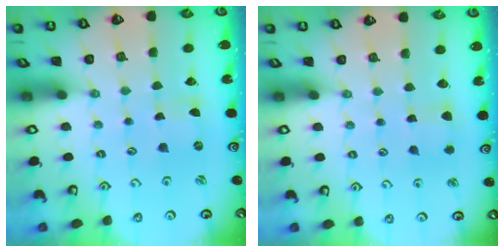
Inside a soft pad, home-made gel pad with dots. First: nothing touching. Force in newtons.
{"total": 3.5, "press": 3.5, "slide": 0.5}